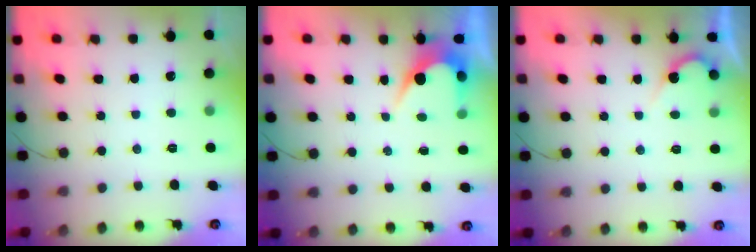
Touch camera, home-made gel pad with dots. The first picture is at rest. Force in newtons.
{"total": 4.0, "press": 4.0, "slide": 0.2}
{"total": 3.1, "press": 3.1, "slide": 0.2}